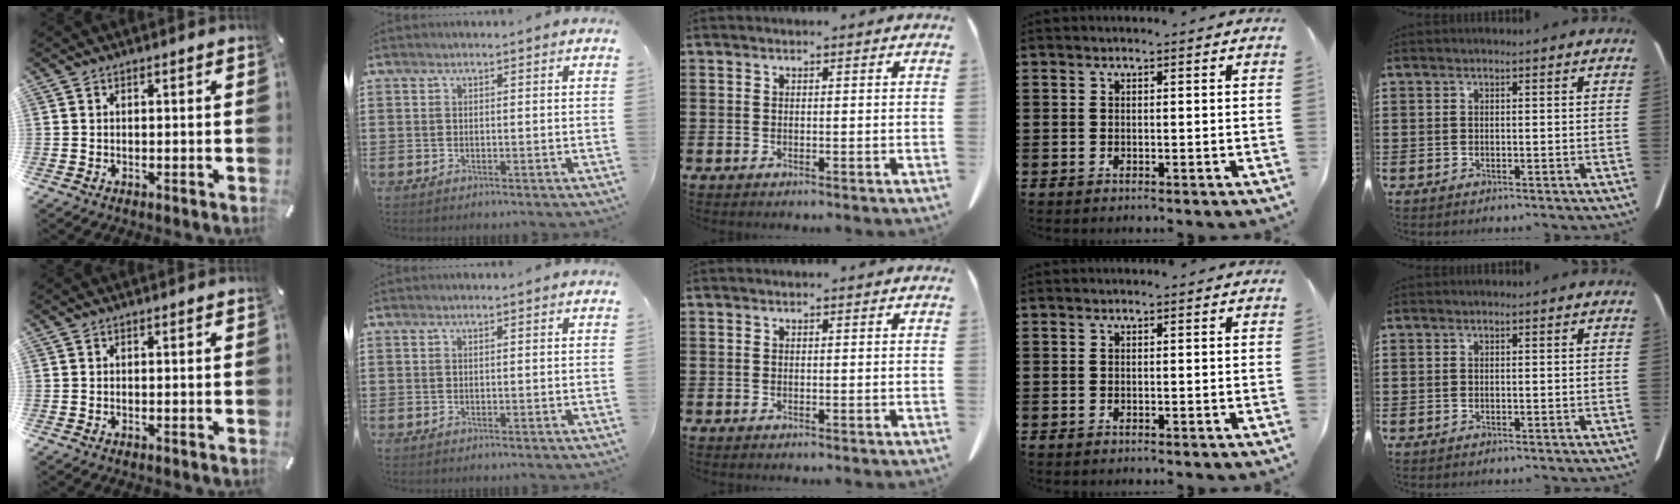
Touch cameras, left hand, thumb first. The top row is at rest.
{}